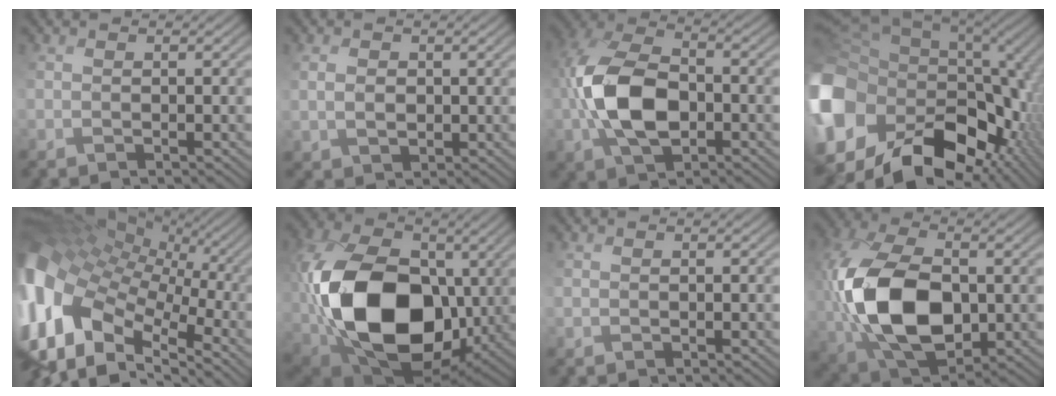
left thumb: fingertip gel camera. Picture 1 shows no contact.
{"total": 1.7, "force": [1.0, 1.3, 0.4], "torque": [-0.009, 0.003, 0.022]}
{"total": 10.5, "force": [-1.2, 6.2, 8.3], "torque": [-0.190, 0.011, -0.029]}
{"total": 20.3, "force": [-5.4, 14.9, 12.6], "torque": [-0.312, -0.021, -0.086]}
{"total": 17.8, "force": [-2.0, 11.9, 13.1], "torque": [-0.292, 0.002, -0.027]}
{"total": 19.1, "force": [1.0, 13.3, 13.6], "torque": [-0.316, -0.021, 0.032]}
{"total": 0.0}
{"total": 14.8, "force": [0.0, 9.1, 11.7], "torque": [-0.275, 0.001, 0.007]}